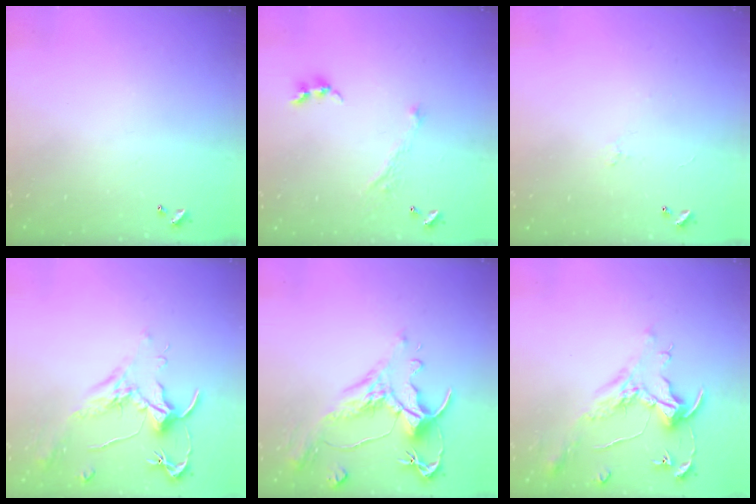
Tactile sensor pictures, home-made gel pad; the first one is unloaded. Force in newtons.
{"total": 2.9, "press": 2.8, "slide": 0.4}
{"total": 0.5, "press": 0.1, "slide": 0.5}
{"total": 1.8, "press": 1.7, "slide": 0.6}
{"total": 1.6, "press": 0.4, "slide": 1.5}
{"total": 1.6, "press": 1.4, "slide": 0.7}